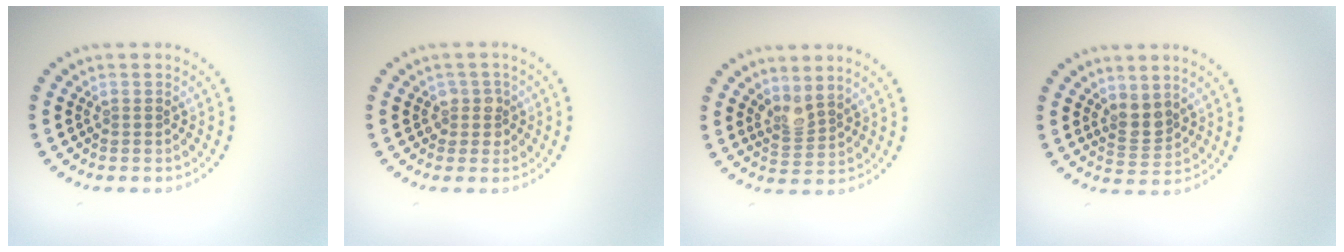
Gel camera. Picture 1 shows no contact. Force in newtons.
{"total": 1.6, "press": 1.4, "slide": 0.8}
{"total": 2.0, "press": 1.5, "slide": 1.4}
{"total": 2.1, "press": 1.8, "slide": 1.2}